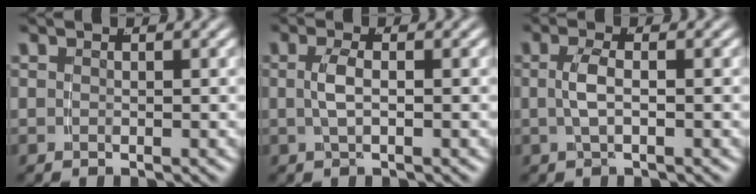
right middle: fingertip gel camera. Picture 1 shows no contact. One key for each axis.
{"total": 1.7, "fx": -0.2, "fy": 0.0, "fz": 1.7, "tx": -0.039, "ty": -0.001, "tz": 0.002}
{"total": 1.9, "fx": -0.2, "fy": 0.0, "fz": 1.9, "tx": -0.044, "ty": -0.001, "tz": 0.001}